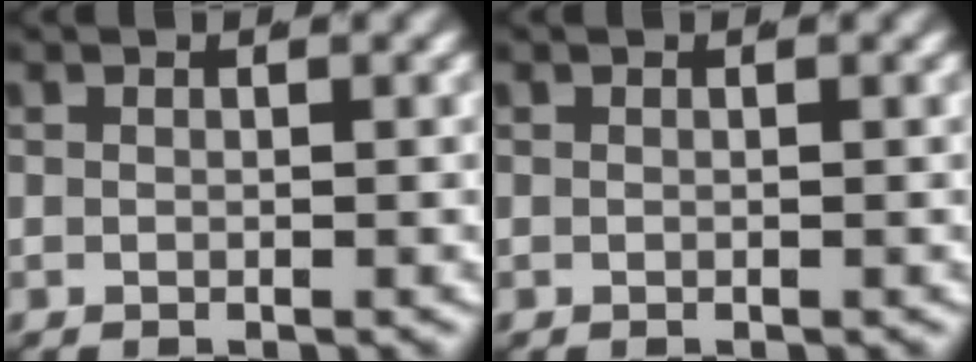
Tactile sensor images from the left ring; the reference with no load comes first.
{"total": 0.0}